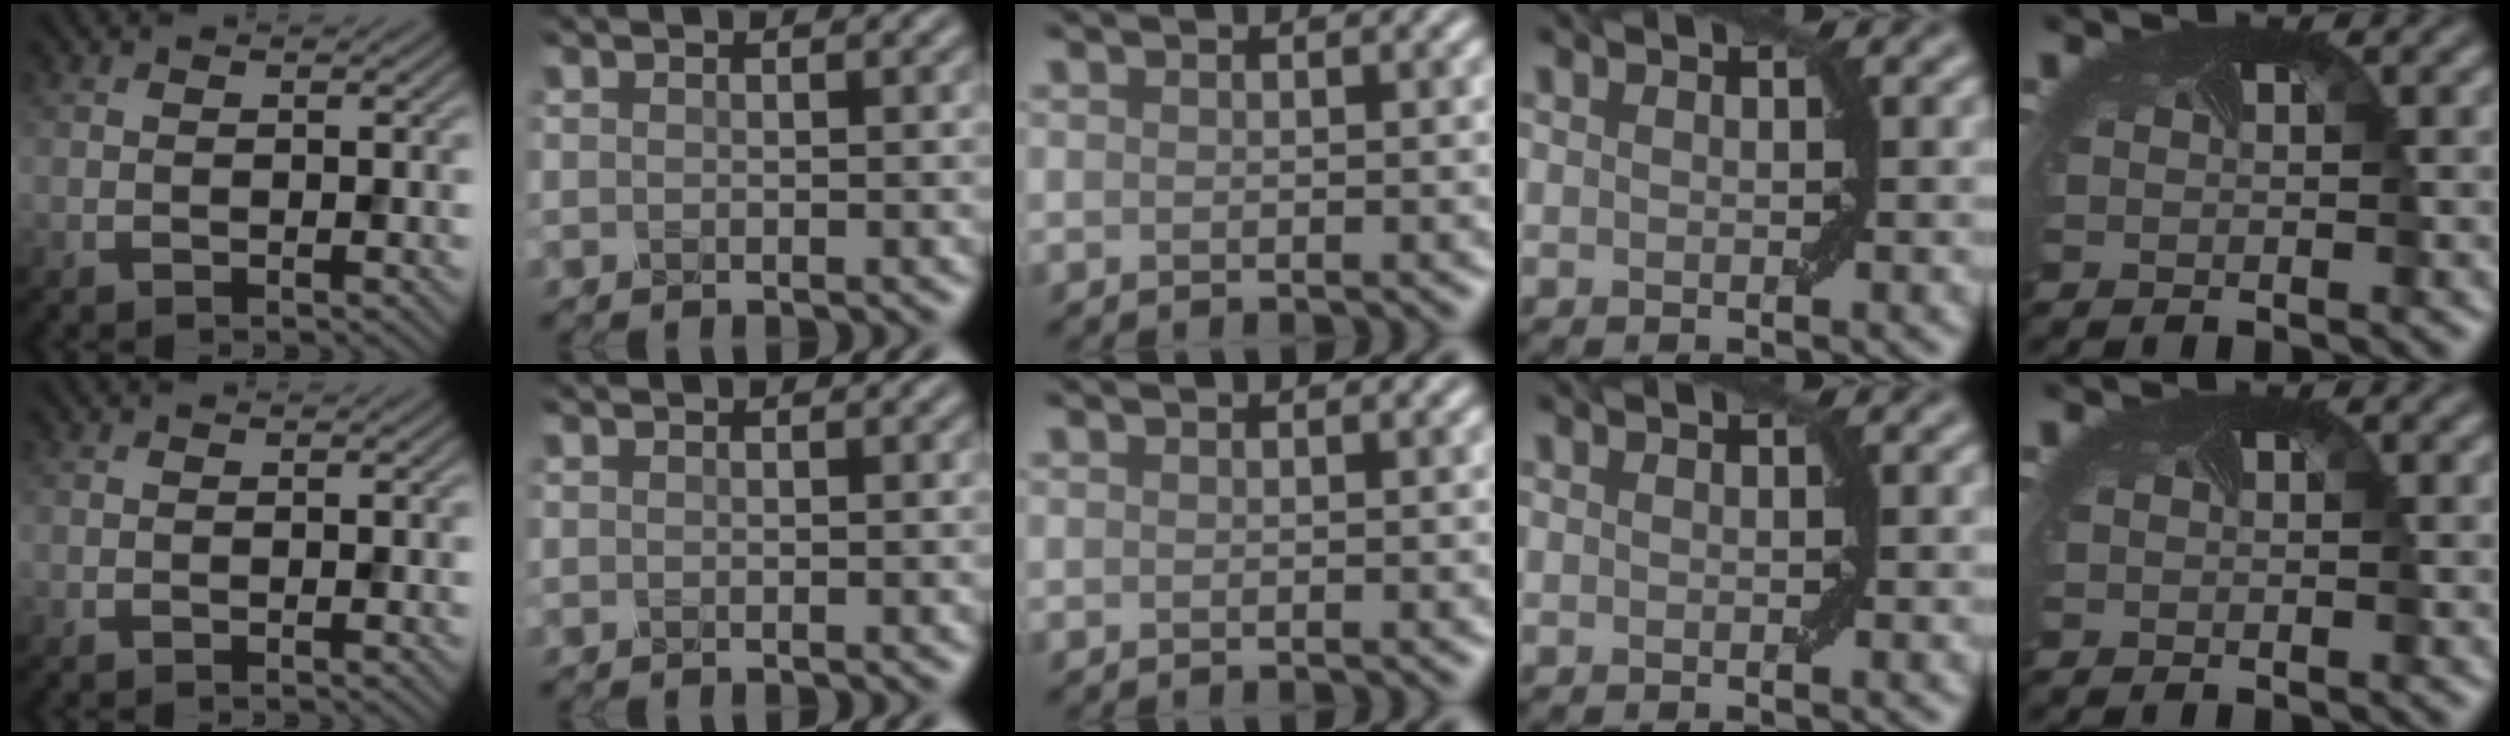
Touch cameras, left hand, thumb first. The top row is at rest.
{}